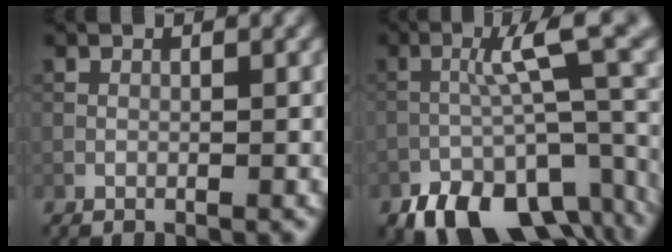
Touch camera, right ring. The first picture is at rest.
{"total": 11.3, "force": [-7.1, 4.0, 7.8], "torque": [-0.116, -0.008, -0.115]}